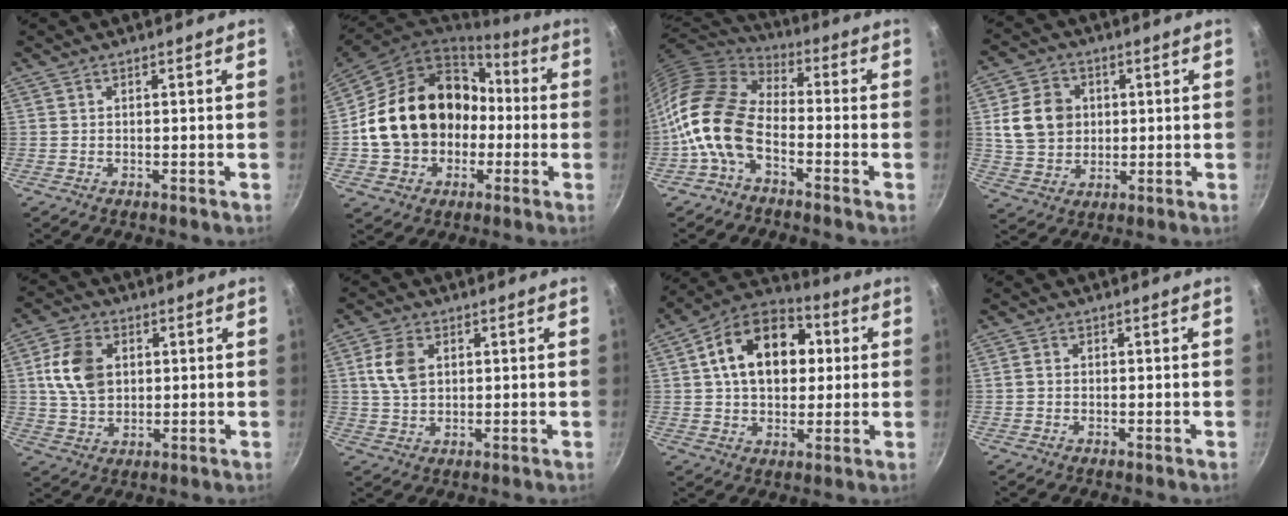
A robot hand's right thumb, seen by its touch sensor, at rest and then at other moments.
{"total": 21.5, "force": [-0.9, 17.3, 12.8], "torque": [-0.203, 0.060, 0.002]}
{"total": 14.2, "force": [-5.5, 8.7, 9.8], "torque": [-0.170, 0.050, -0.132]}
{"total": 11.1, "force": [1.9, 9.3, 5.8], "torque": [-0.081, 0.003, 0.036]}
{"total": 10.7, "force": [2.2, 7.7, 7.1], "torque": [-0.114, 0.004, 0.038]}
{"total": 7.0, "force": [1.8, 4.7, 4.9], "torque": [-0.083, 0.001, 0.032]}
{"total": 18.2, "force": [3.5, 12.5, 12.8], "torque": [-0.176, 0.022, 0.041]}
{"total": 1.1, "force": [-0.2, 1.0, 0.5], "torque": [-0.009, 0.006, -0.004]}